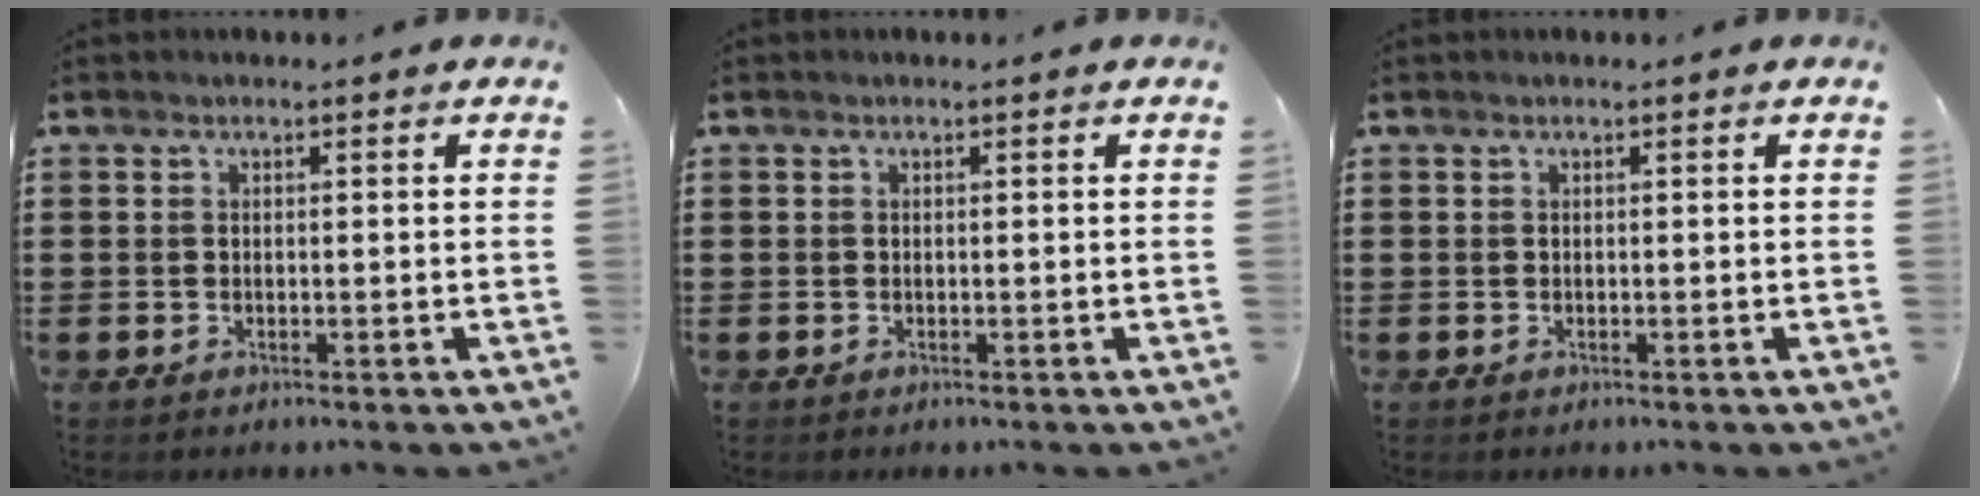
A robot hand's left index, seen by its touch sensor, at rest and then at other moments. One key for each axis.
{"total": 0.0}
{"total": 0.0}